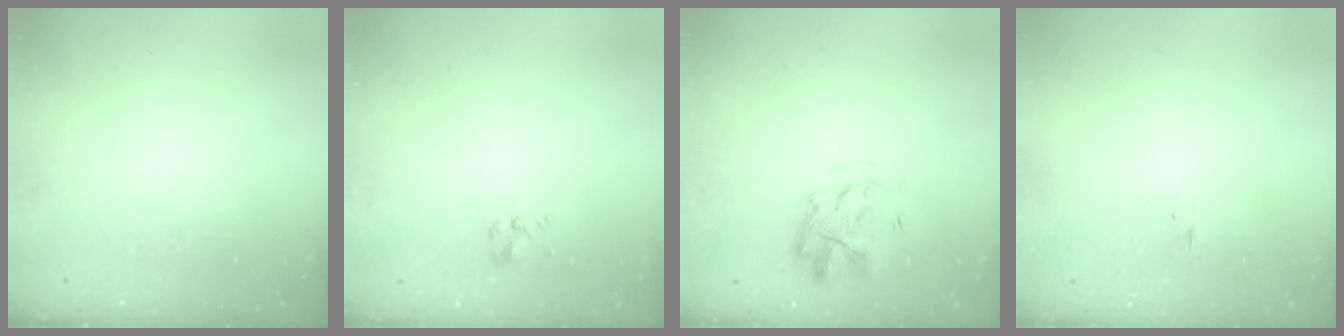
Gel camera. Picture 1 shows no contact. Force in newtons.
{"total": 2.0, "press": 1.8, "slide": 0.9}
{"total": 3.9, "press": 3.5, "slide": 1.7}
{"total": 1.3, "press": 1.1, "slide": 0.6}